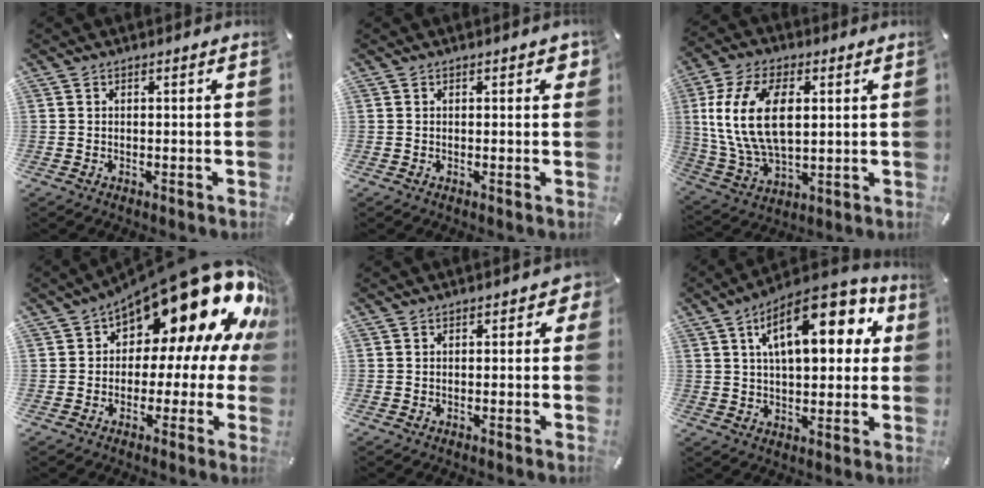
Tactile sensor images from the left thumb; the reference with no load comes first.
{"total": 1.6, "force": [0.4, 0.8, 1.3], "torque": [-0.012, -0.001, 0.002]}
{"total": 16.0, "force": [3.1, 9.1, 12.7], "torque": [-0.299, -0.001, 0.051]}
{"total": 23.1, "force": [11.7, 11.3, 16.4], "torque": [-0.230, -0.094, 0.205]}
{"total": 1.9, "force": [-0.3, 1.3, 1.3], "torque": [-0.017, 0.004, -0.008]}
{"total": 18.7, "force": [7.4, 8.7, 14.8], "torque": [-0.222, -0.016, 0.117]}